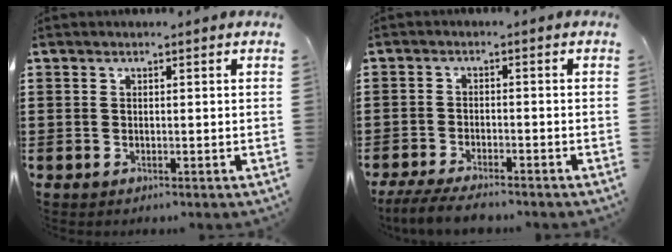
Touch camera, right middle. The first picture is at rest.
{"total": 4.1, "force": [-3.8, 0.4, 1.6], "torque": [-0.047, -0.013, -0.078]}